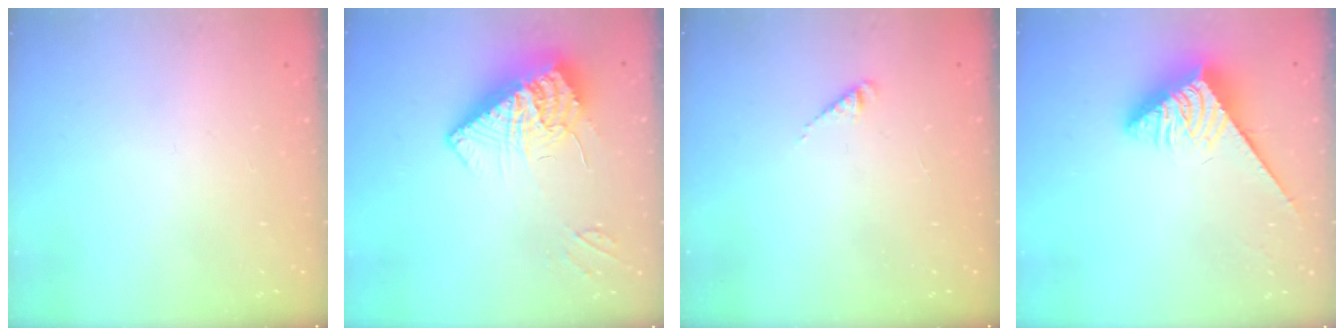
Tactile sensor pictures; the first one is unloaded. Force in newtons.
{"total": 12.0, "press": 11.9, "slide": 1.0}
{"total": 2.3, "press": 2.3, "slide": 0.4}
{"total": 4.0, "press": 3.9, "slide": 0.7}